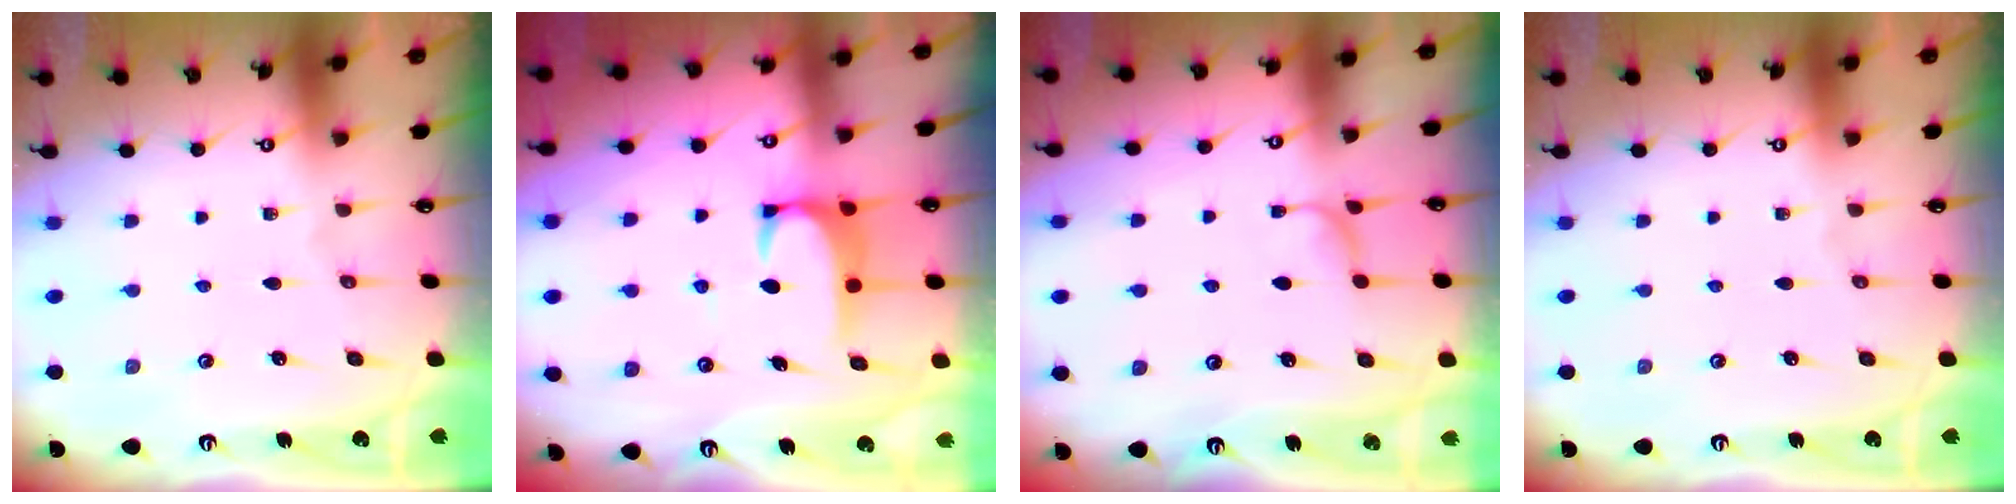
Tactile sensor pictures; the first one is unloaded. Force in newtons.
{"total": 2.7, "press": 2.6, "slide": 0.7}
{"total": 2.0, "press": 1.9, "slide": 0.4}
{"total": 0.0}